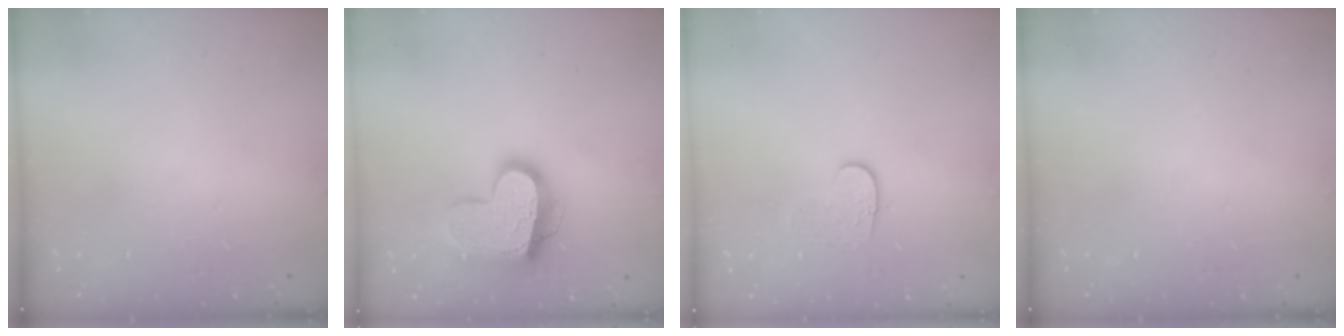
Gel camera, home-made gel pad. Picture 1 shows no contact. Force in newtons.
{"total": 16.6, "press": 16.5, "slide": 1.4}
{"total": 5.8, "press": 5.8, "slide": 0.6}
{"total": 0.0}